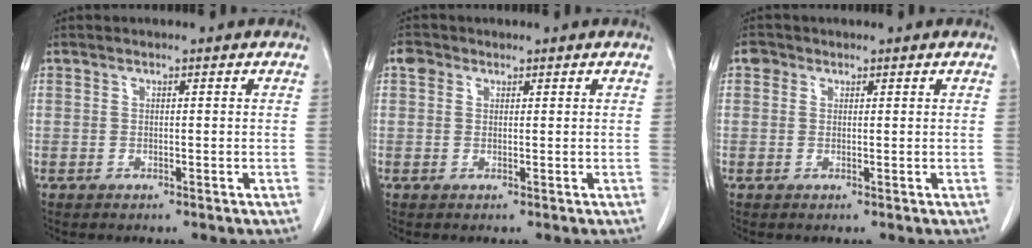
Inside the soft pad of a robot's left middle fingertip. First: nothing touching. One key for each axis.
{"total": 1.8, "fx": 0.9, "fy": 1.4, "fz": 0.5, "tx": -0.010, "ty": 0.011, "tz": 0.013}
{"total": 1.4, "fx": 0.7, "fy": 1.2, "fz": 0.3, "tx": -0.001, "ty": 0.008, "tz": 0.007}